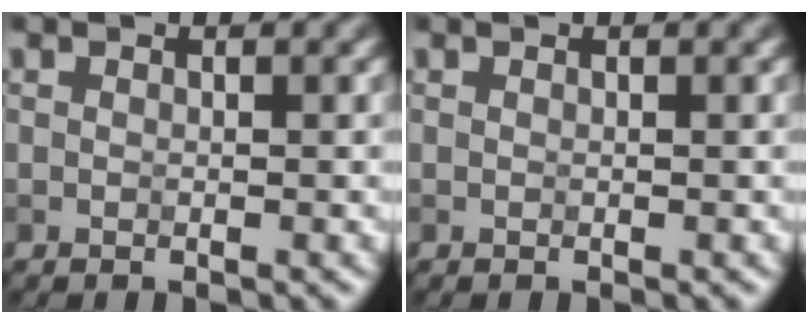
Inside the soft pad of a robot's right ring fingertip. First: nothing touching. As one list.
[{"total": 0.0}]